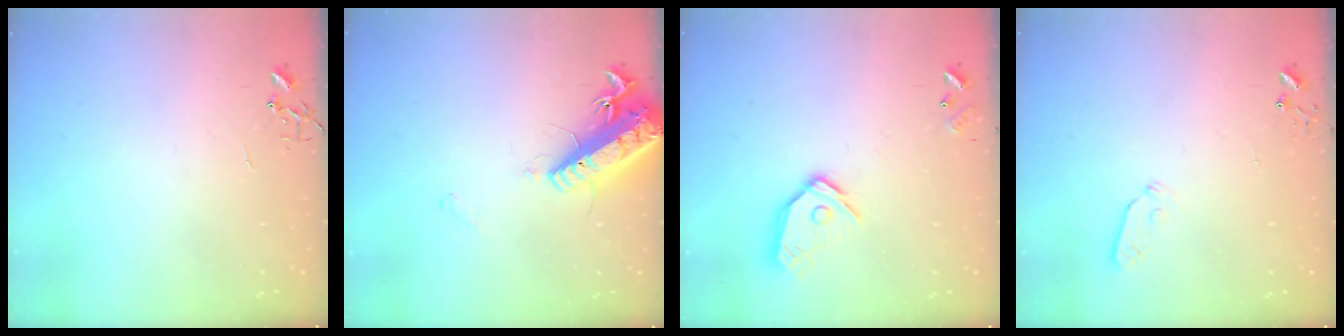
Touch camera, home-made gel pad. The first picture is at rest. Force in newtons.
{"total": 16.3, "press": 15.9, "slide": 3.8}
{"total": 12.1, "press": 12.0, "slide": 1.5}
{"total": 3.9, "press": 3.8, "slide": 0.8}